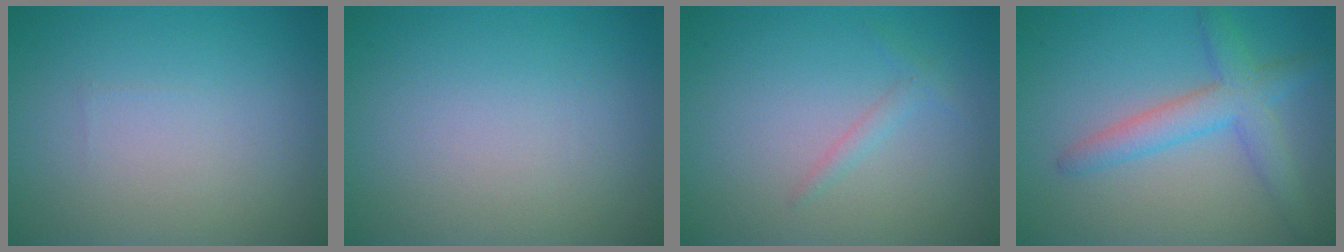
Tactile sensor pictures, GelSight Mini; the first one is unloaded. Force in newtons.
{"total": 0.0}
{"total": 1.1, "press": 1.1, "slide": 0.0}
{"total": 4.1, "press": 4.1, "slide": 0.1}